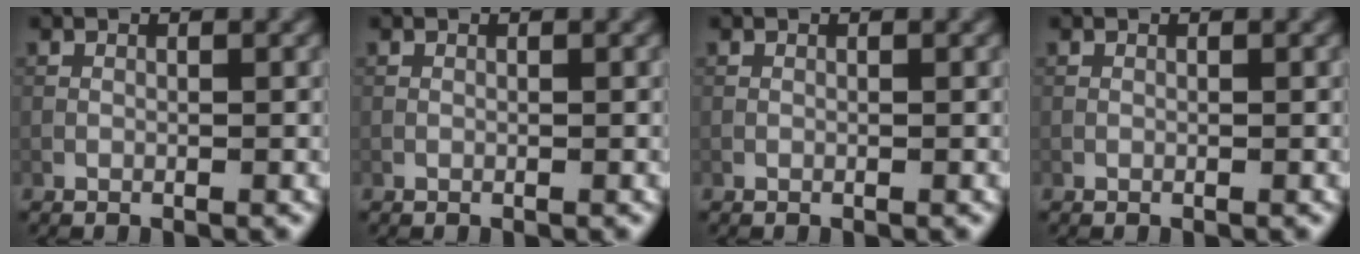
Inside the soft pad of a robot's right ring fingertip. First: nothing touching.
{"total": 0.0}
{"total": 0.0}
{"total": 0.0}